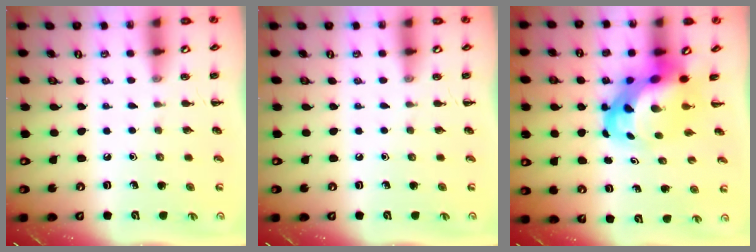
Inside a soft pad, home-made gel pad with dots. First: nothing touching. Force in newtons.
{"total": 0.0}
{"total": 6.9, "press": 6.5, "slide": 2.2}